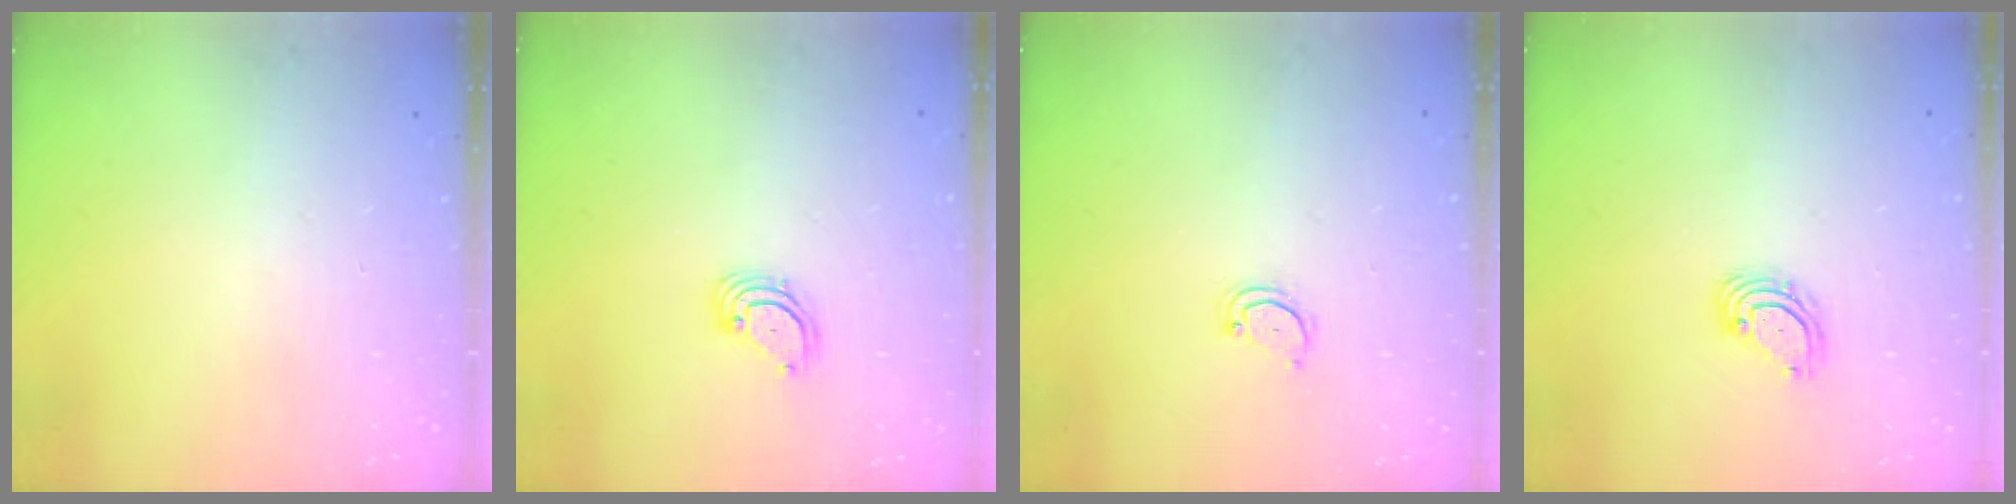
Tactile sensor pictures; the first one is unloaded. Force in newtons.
{"total": 3.5, "press": 3.5, "slide": 0.4}
{"total": 2.8, "press": 2.8, "slide": 0.3}
{"total": 4.0, "press": 4.0, "slide": 0.5}